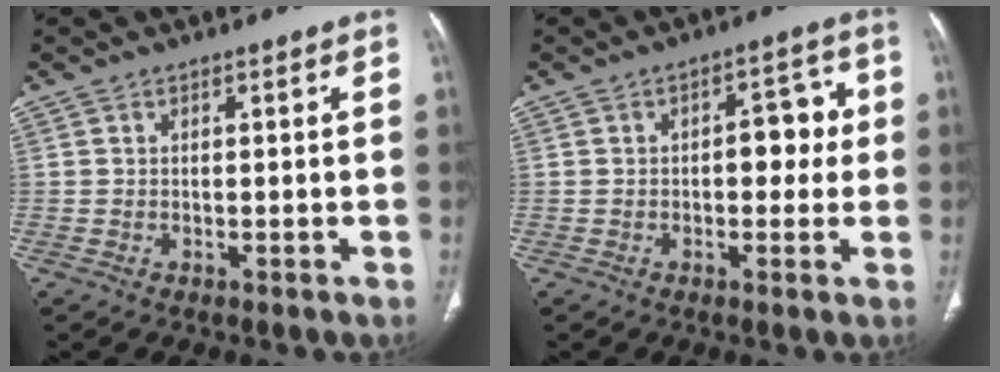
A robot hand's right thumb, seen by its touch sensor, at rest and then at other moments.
{"total": 6.6, "force": [0.2, 3.9, 5.3], "torque": [-0.034, 0.020, -0.003]}